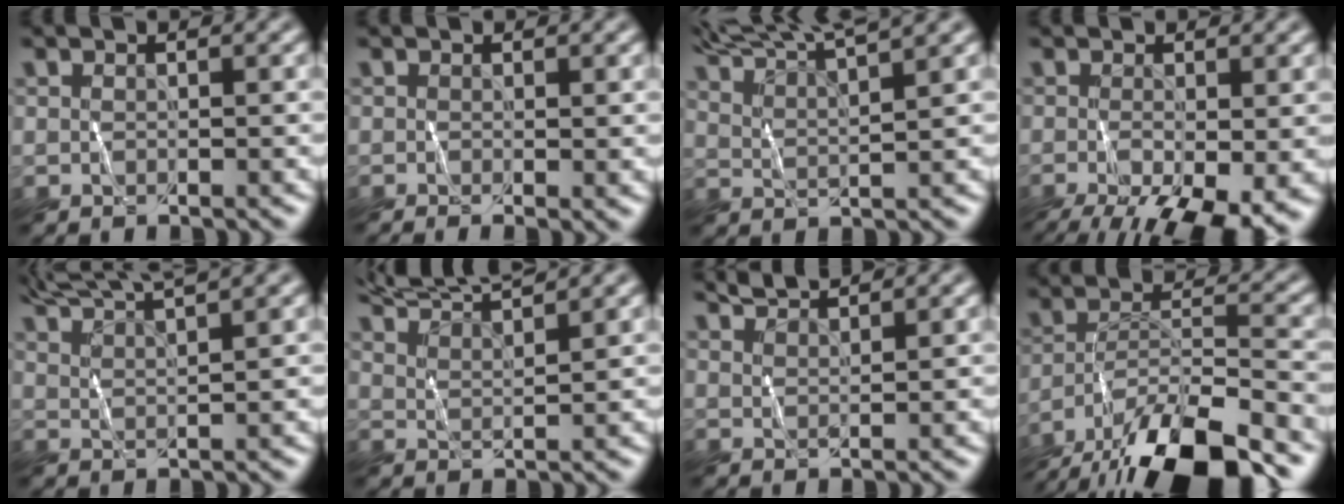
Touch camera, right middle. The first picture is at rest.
{"total": 0.7, "force": [0.1, 0.0, 0.7], "torque": [-0.008, 0.000, 0.001]}
{"total": 8.3, "force": [7.2, 1.2, 4.0], "torque": [-0.073, 0.033, 0.084]}
{"total": 10.9, "force": [-4.7, 4.2, 8.9], "torque": [-0.141, -0.025, -0.064]}
{"total": 7.2, "force": [6.0, 1.3, 3.8], "torque": [-0.053, 0.034, 0.065]}
{"total": 7.0, "force": [6.2, 0.9, 3.0], "torque": [-0.052, 0.027, 0.076]}
{"total": 2.3, "force": [2.2, 0.0, 0.7], "torque": [-0.008, 0.010, 0.042]}
{"total": 12.8, "force": [-10.3, 2.7, 7.2], "torque": [-0.125, -0.013, -0.174]}